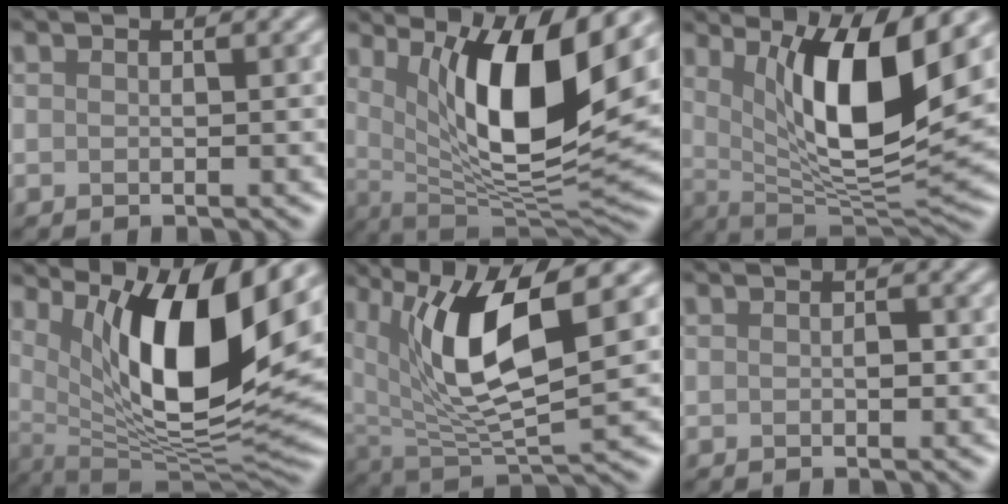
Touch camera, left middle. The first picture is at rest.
{"total": 11.6, "force": [3.9, 3.3, 10.4], "torque": [-0.163, -0.014, 0.072]}
{"total": 10.4, "force": [3.4, 2.9, 9.4], "torque": [-0.146, -0.018, 0.064]}
{"total": 12.7, "force": [4.4, 4.0, 11.3], "torque": [-0.178, -0.012, 0.082]}
{"total": 9.9, "force": [3.5, 3.3, 8.7], "torque": [-0.171, -0.009, 0.067]}
{"total": 0.8, "force": [-0.1, 0.5, 0.7], "torque": [-0.012, 0.001, -0.001]}